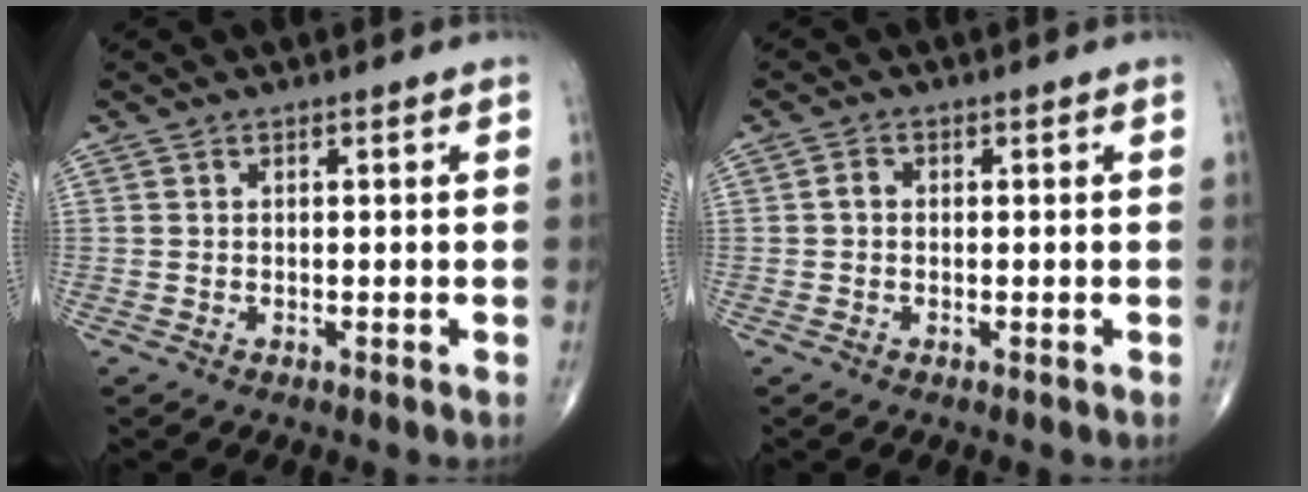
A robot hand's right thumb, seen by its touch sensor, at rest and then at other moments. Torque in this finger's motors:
{"motor_torque": [-0.01, -0.13, 0.34, 0.10, 0.00]}